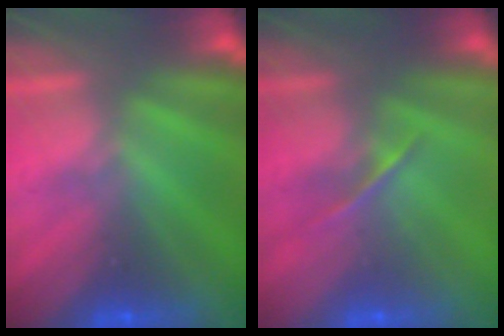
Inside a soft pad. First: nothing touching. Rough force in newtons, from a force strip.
{"total": 1.4}